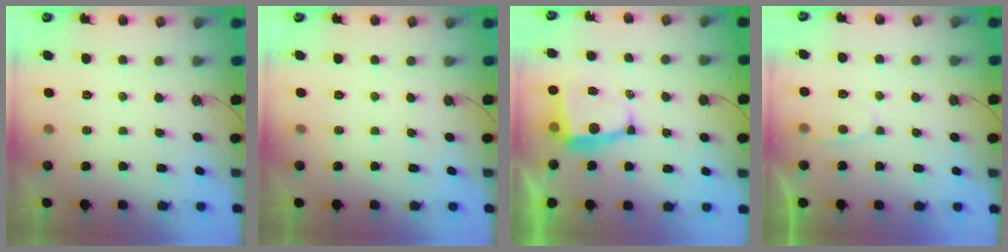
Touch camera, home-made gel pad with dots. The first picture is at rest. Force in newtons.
{"total": 0.0}
{"total": 6.5, "press": 6.5, "slide": 0.6}
{"total": 2.7, "press": 2.7, "slide": 0.4}